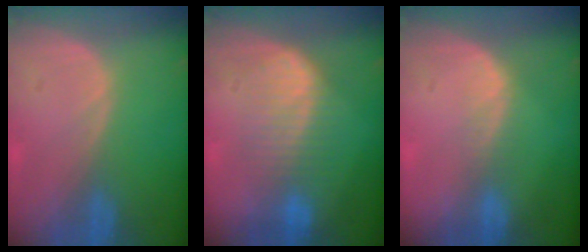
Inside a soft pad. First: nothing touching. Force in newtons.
{"total": 6.9, "press": 6.8, "slide": 1.1}
{"total": 2.3, "press": 1.6, "slide": 1.6}